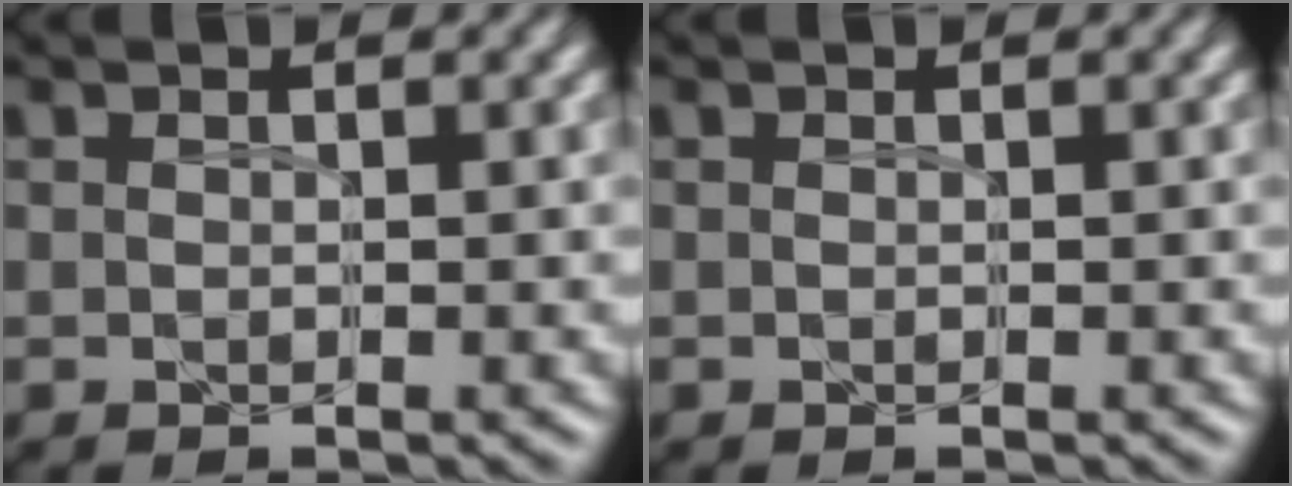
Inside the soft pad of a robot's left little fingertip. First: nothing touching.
{"total": 0.0}